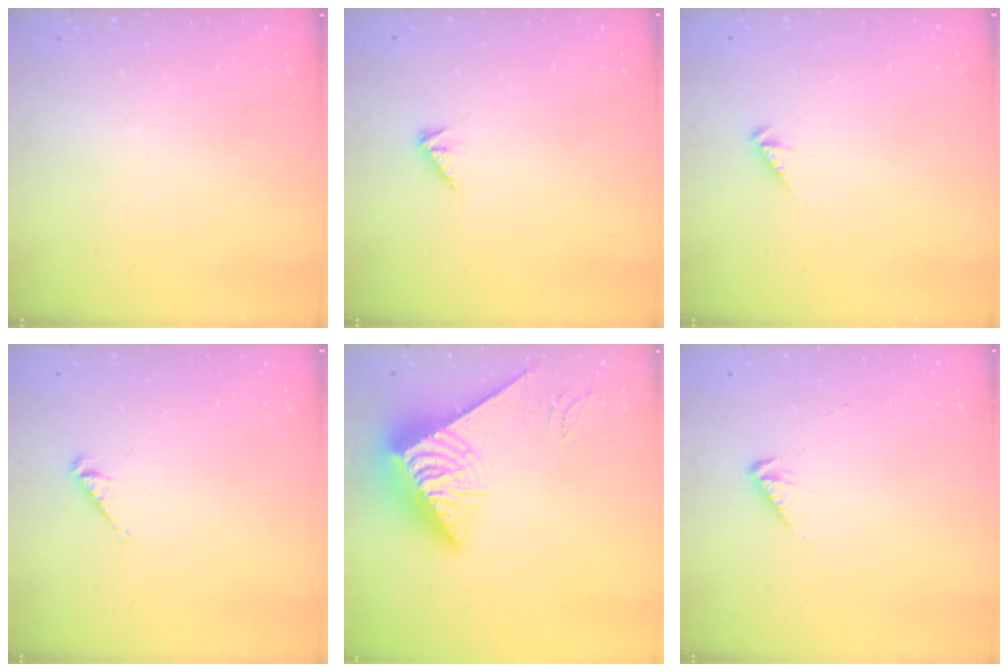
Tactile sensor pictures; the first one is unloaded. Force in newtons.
{"total": 1.9, "press": 1.9, "slide": 0.4}
{"total": 1.8, "press": 1.7, "slide": 0.4}
{"total": 3.9, "press": 3.9, "slide": 0.2}
{"total": 9.2, "press": 9.1, "slide": 1.0}
{"total": 2.9, "press": 2.9, "slide": 0.6}